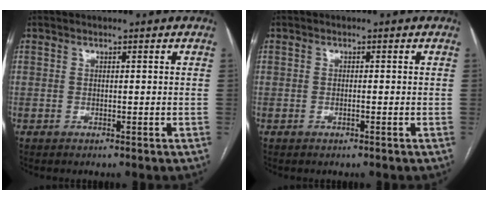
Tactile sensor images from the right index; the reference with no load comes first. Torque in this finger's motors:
{"motor_torque": [-0.23, 0.12, -0.02, 0.01]}